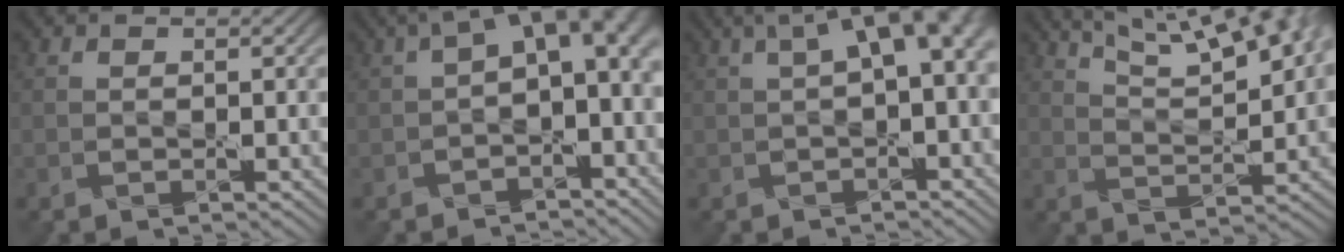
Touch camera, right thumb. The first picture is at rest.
{"total": 9.4, "force": [0.7, 4.8, 8.0], "torque": [-0.115, 0.001, 0.012]}
{"total": 7.0, "force": [1.6, 2.3, 6.5], "torque": [-0.093, 0.018, 0.022]}
{"total": 11.6, "force": [7.5, 3.2, 8.3], "torque": [-0.136, 0.020, 0.099]}